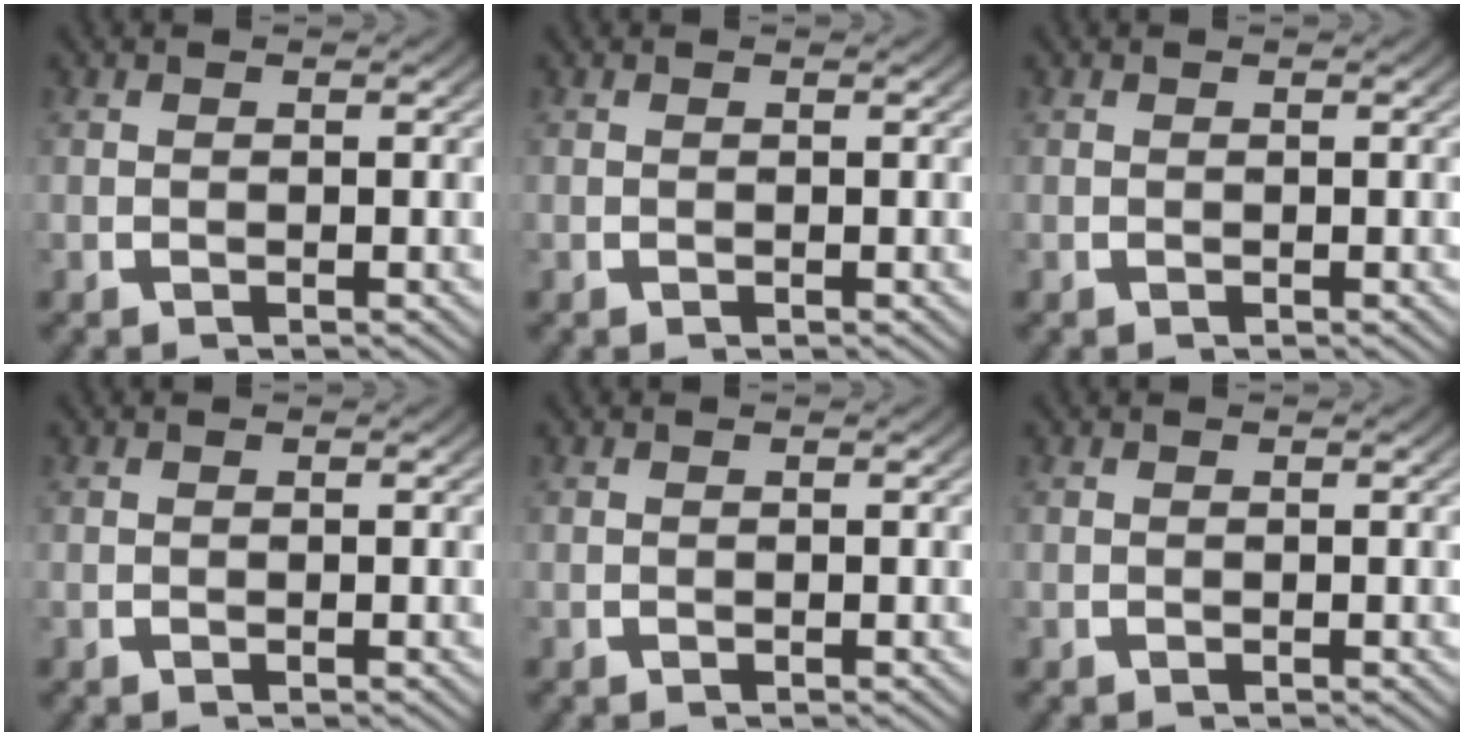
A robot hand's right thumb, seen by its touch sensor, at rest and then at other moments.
{"total": 0.0}
{"total": 0.0}
{"total": 0.0}
{"total": 0.0}
{"total": 0.0}